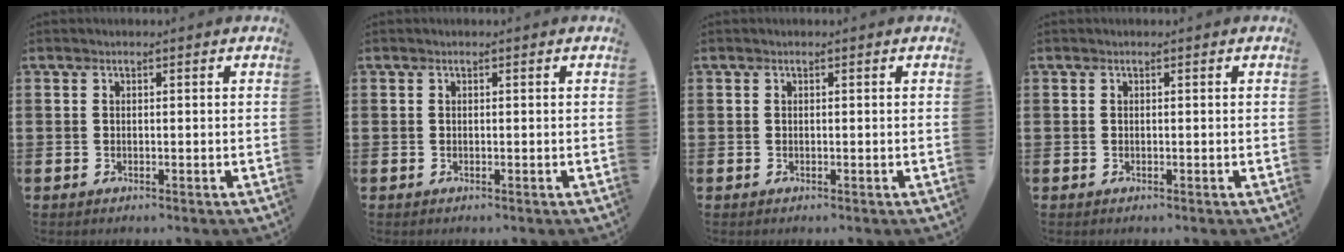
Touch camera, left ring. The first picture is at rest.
{"total": 0.0}
{"total": 0.0}
{"total": 0.0}